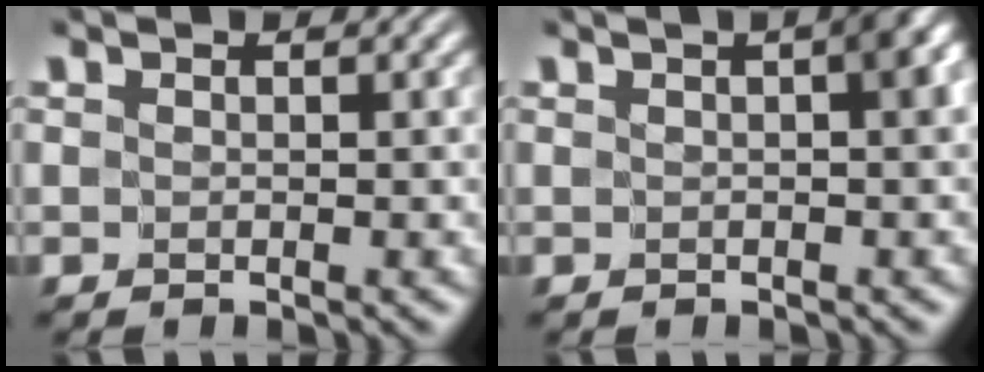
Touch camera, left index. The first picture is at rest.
{"total": 2.4, "force": [0.4, 0.4, 2.4], "torque": [-0.027, 0.011, 0.003]}